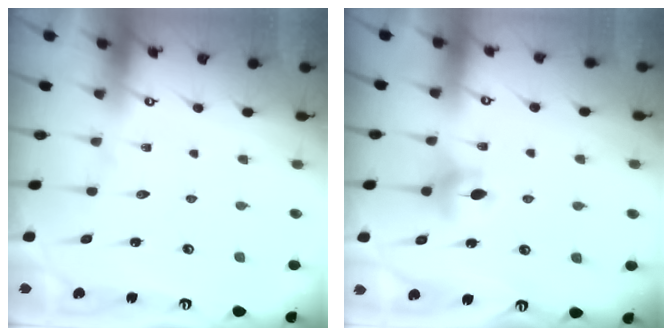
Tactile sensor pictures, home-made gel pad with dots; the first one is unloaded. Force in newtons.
{"total": 6.2, "press": 6.1, "slide": 0.8}